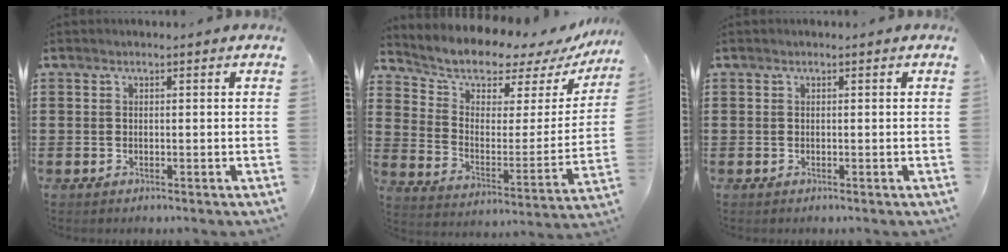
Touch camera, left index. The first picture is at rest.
{"total": 6.3, "force": [5.7, 2.4, 1.3], "torque": [-0.047, -0.053, 0.094]}
{"total": 0.0}